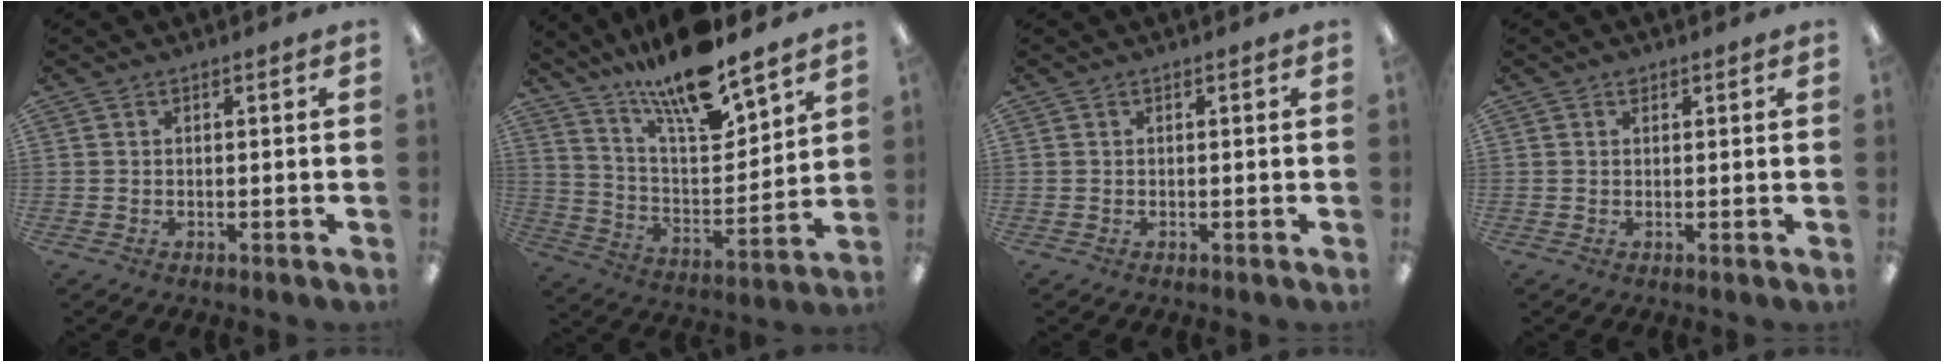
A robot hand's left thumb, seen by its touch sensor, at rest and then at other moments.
{"total": 16.1, "force": [14.0, 2.4, 7.6], "torque": [-0.151, -0.102, 0.239]}
{"total": 0.0}
{"total": 1.2, "force": [0.9, 0.6, 0.4], "torque": [-0.002, -0.003, 0.015]}